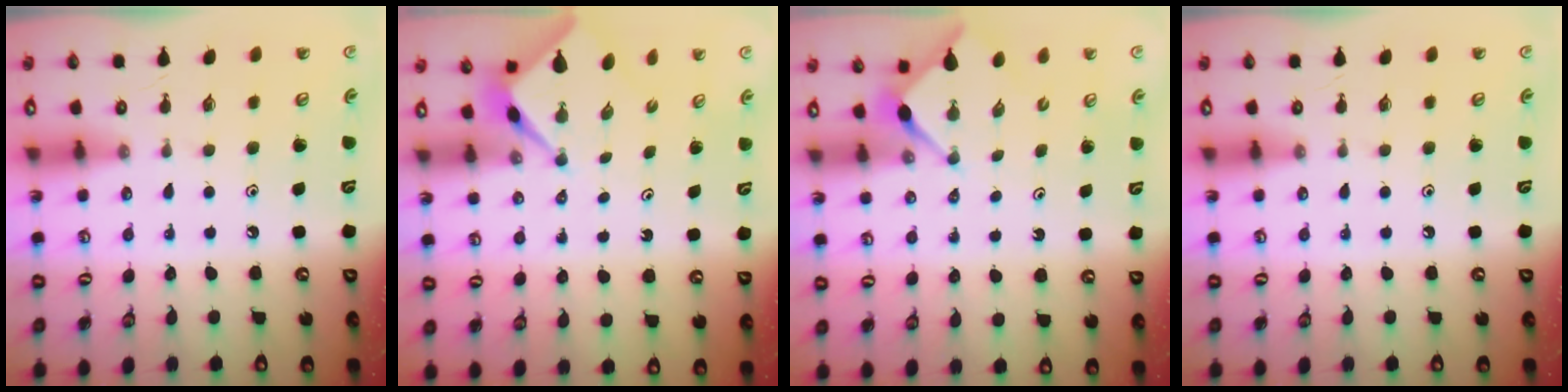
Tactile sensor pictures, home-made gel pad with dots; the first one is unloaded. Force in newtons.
{"total": 2.5, "press": 2.4, "slide": 0.3}
{"total": 2.8, "press": 2.7, "slide": 0.4}
{"total": 0.0}